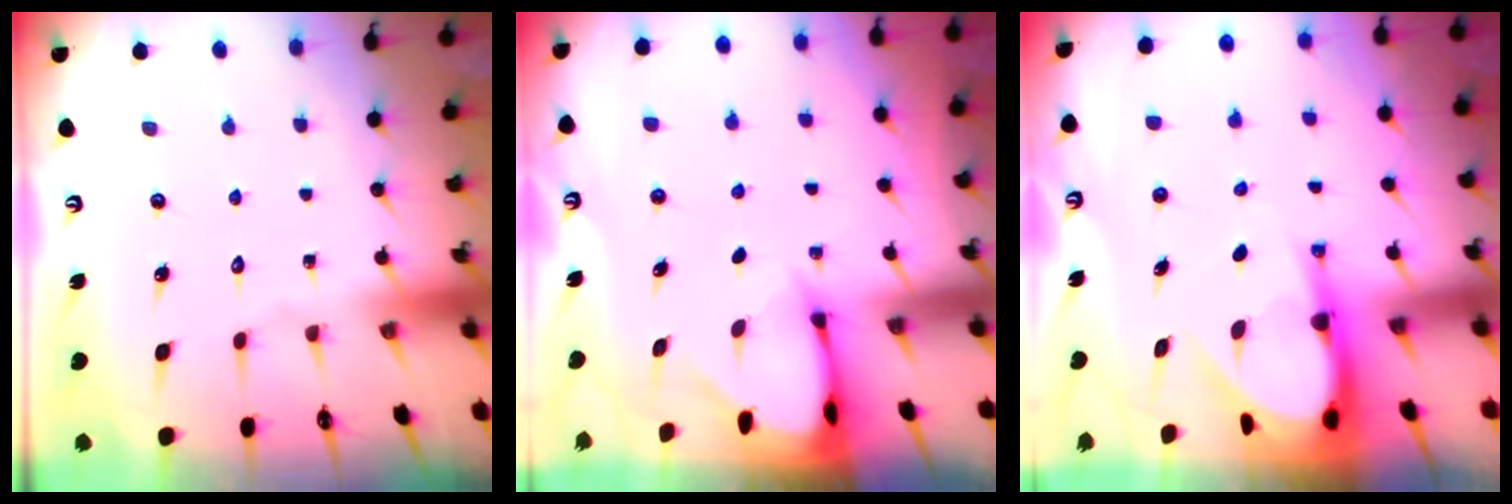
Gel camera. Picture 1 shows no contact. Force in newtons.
{"total": 2.4, "press": 2.4, "slide": 0.1}
{"total": 8.5, "press": 8.4, "slide": 1.0}